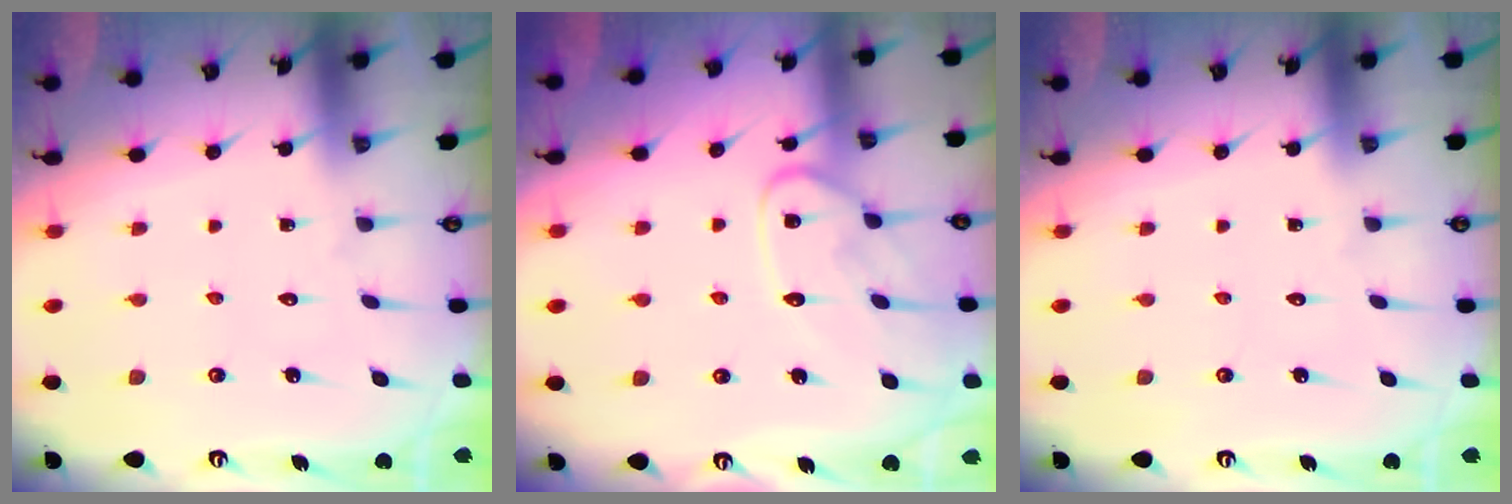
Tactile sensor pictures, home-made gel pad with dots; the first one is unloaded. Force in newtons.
{"total": 11.6, "press": 11.6, "slide": 0.7}
{"total": 0.0}